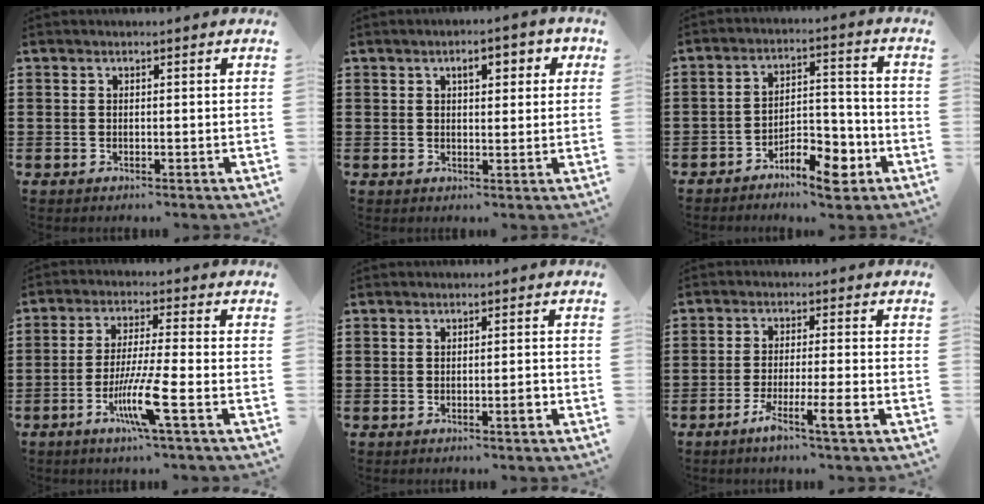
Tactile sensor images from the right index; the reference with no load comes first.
{"total": 3.6, "force": [1.3, 1.5, 3.0], "torque": [-0.047, 0.004, 0.013]}
{"total": 7.8, "force": [-5.3, 3.0, 4.9], "torque": [-0.075, 0.019, -0.092]}
{"total": 8.2, "force": [-3.6, 0.0, 7.4], "torque": [-0.146, -0.015, -0.069]}
{"total": 1.8, "force": [-0.8, 0.1, 1.6], "torque": [-0.028, -0.005, -0.013]}
{"total": 5.7, "force": [-3.3, -0.2, 4.6], "torque": [-0.088, -0.017, -0.059]}